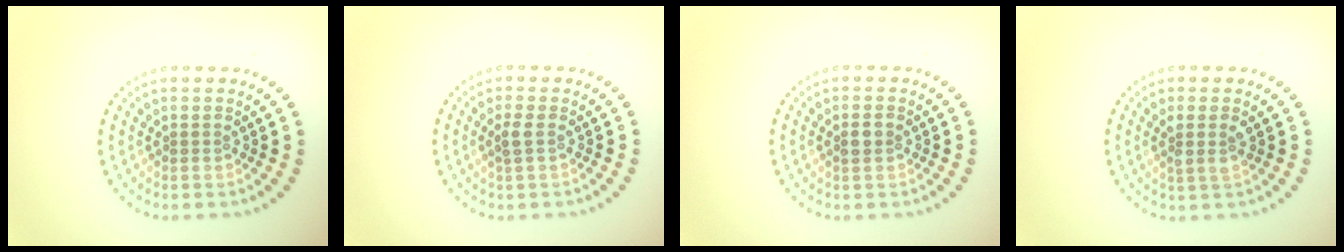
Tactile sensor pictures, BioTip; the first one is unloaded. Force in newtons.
{"total": 1.1, "press": 1.0, "slide": 0.4}
{"total": 1.2, "press": 1.2, "slide": 0.3}
{"total": 1.7, "press": 1.5, "slide": 0.7}